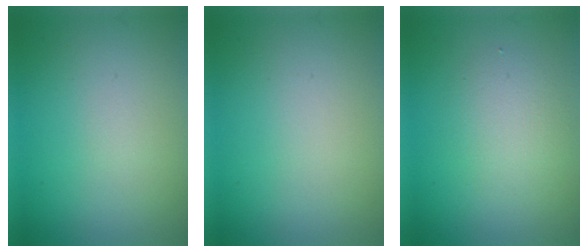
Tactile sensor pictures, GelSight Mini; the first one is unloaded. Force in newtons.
{"total": 0.0}
{"total": 2.4, "press": 2.4, "slide": 0.2}